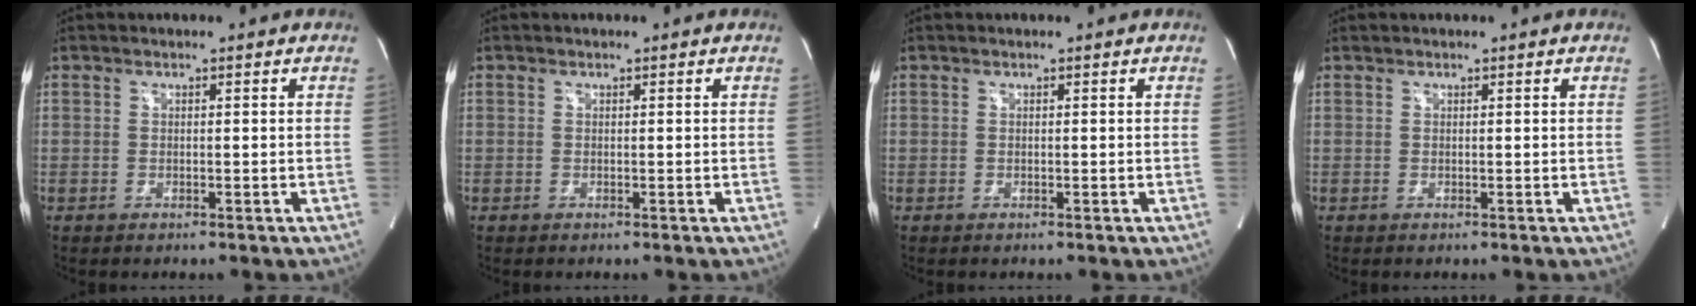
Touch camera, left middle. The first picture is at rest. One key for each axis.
{"total": 0.0}
{"total": 0.0}
{"total": 0.0}